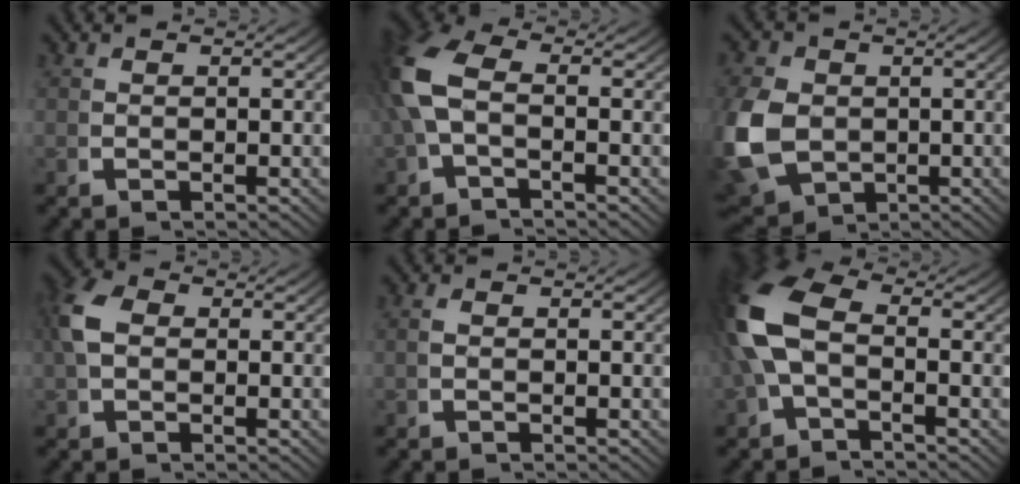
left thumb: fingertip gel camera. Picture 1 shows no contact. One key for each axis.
{"total": 6.3, "fx": -0.1, "fy": 4.1, "fz": 4.8, "tx": -0.130, "ty": -0.008, "tz": 0.000}
{"total": 10.0, "fx": -1.8, "fy": 8.0, "fz": 5.7, "tx": -0.166, "ty": -0.057, "tz": -0.003}
{"total": 4.2, "fx": 0.5, "fy": 3.1, "fz": 2.8, "tx": -0.076, "ty": -0.006, "tz": 0.011}
{"total": 0.6, "fx": -0.2, "fy": 0.3, "fz": 0.4, "tx": -0.011, "ty": 0.000, "tz": -0.004}
{"total": 8.0, "fx": -0.2, "fy": 5.1, "fz": 6.2, "tx": -0.160, "ty": -0.006, "tz": 0.000}